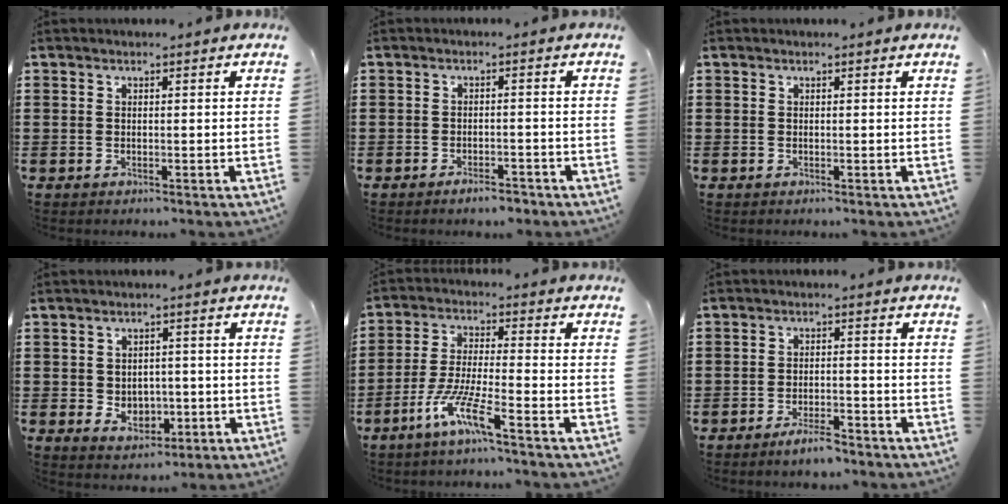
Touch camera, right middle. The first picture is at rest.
{"total": 2.5, "force": [-2.2, 0.5, 1.1], "torque": [-0.019, 0.003, -0.040]}
{"total": 0.0}
{"total": 3.6, "force": [-0.6, 2.8, 2.2], "torque": [-0.030, 0.000, -0.016]}
{"total": 7.8, "force": [-5.1, 0.8, 5.8], "torque": [-0.125, -0.007, -0.099]}
{"total": 3.3, "force": [-2.7, 0.6, 1.8], "torque": [-0.038, 0.004, -0.052]}